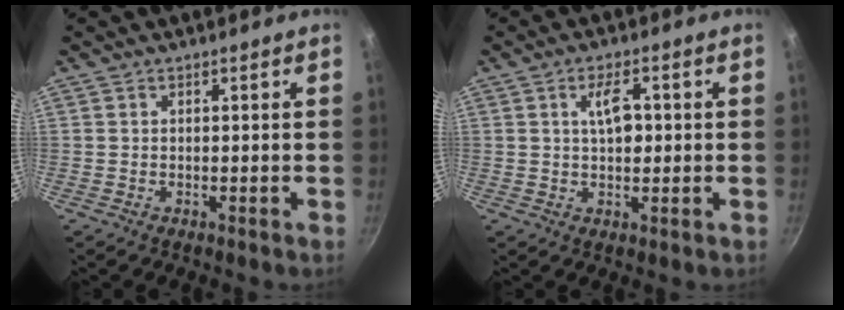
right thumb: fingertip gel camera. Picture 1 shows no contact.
{"total": 5.2, "force": [0.8, 2.5, 4.5], "torque": [-0.063, 0.006, 0.012]}